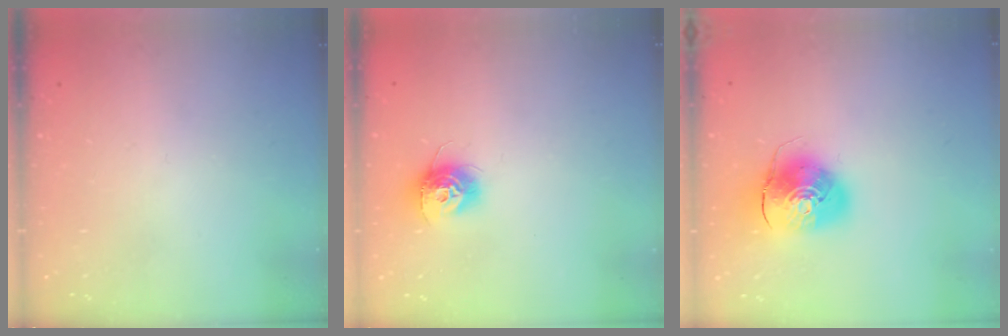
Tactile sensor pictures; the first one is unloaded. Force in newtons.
{"total": 10.2, "press": 10.2, "slide": 0.4}
{"total": 10.1, "press": 10.0, "slide": 1.6}